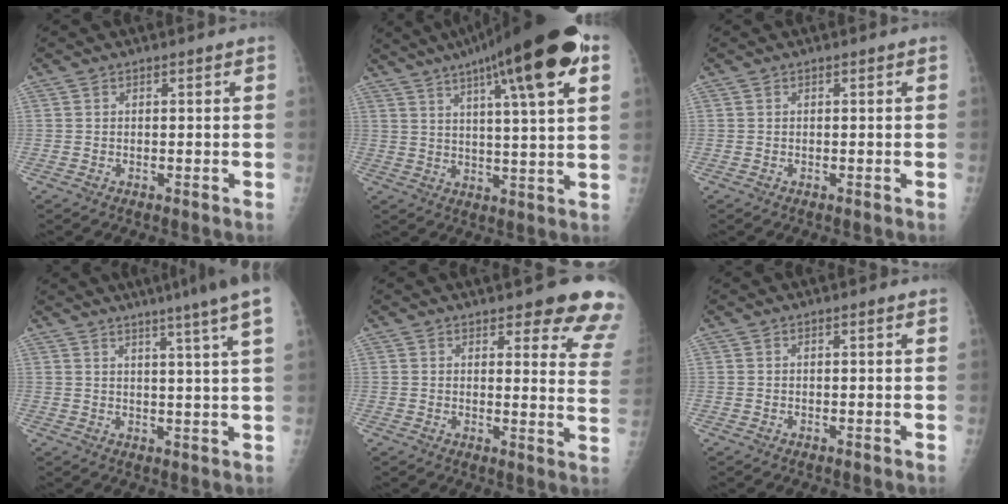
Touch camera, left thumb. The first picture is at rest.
{"total": 22.0, "force": [11.4, 4.0, 18.4], "torque": [-0.270, -0.002, 0.165]}
{"total": 0.0}
{"total": 10.2, "force": [7.2, -1.4, 7.1], "torque": [-0.096, -0.029, 0.079]}
{"total": 13.5, "force": [10.7, 3.7, 7.2], "torque": [-0.037, -0.062, 0.102]}
{"total": 0.7, "force": [0.5, 0.0, 0.5], "torque": [-0.006, 0.000, 0.008]}